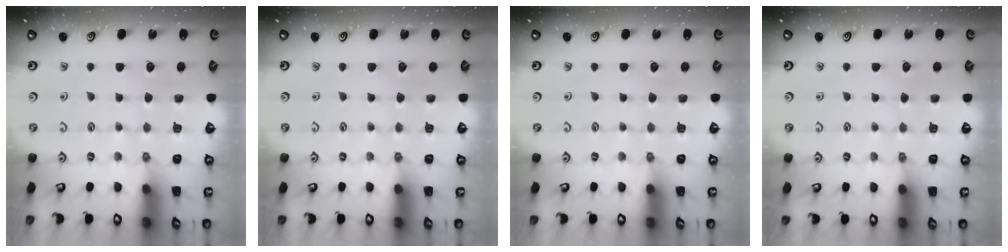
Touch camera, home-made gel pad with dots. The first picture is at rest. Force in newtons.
{"total": 0.0}
{"total": 0.0}
{"total": 0.0}